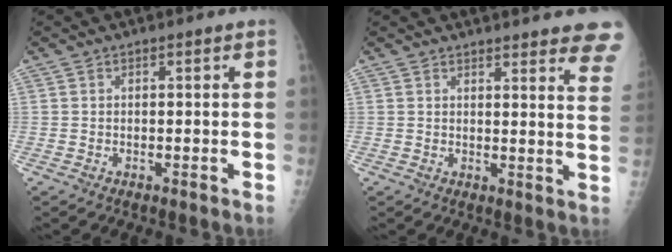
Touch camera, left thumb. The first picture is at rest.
{"total": 14.5, "force": [13.1, 2.1, 5.9], "torque": [-0.041, -0.085, 0.127]}